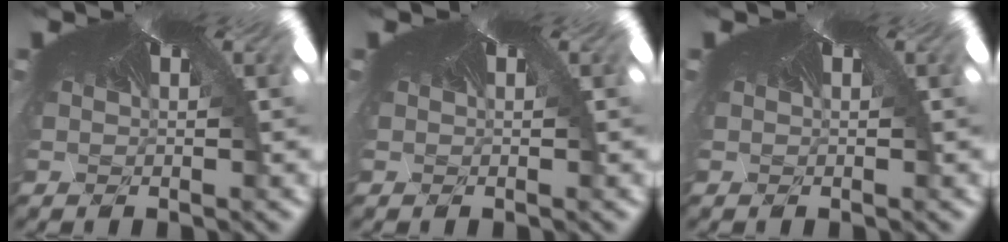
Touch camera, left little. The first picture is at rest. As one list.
[{"total": 0.0}, {"total": 0.0}]